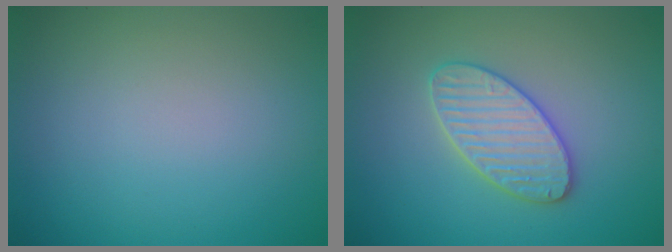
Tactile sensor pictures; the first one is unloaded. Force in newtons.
{"total": 3.5, "press": 3.5, "slide": 0.3}